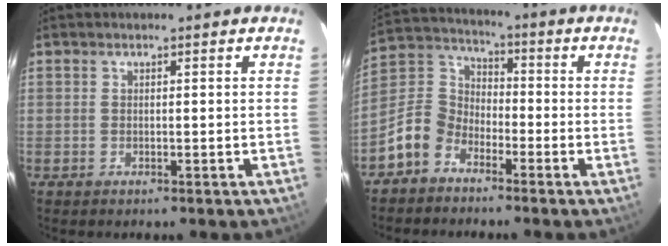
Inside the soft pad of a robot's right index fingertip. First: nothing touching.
{"total": 9.1, "force": [-5.8, 6.2, 3.2], "torque": [-0.078, 0.037, -0.127]}